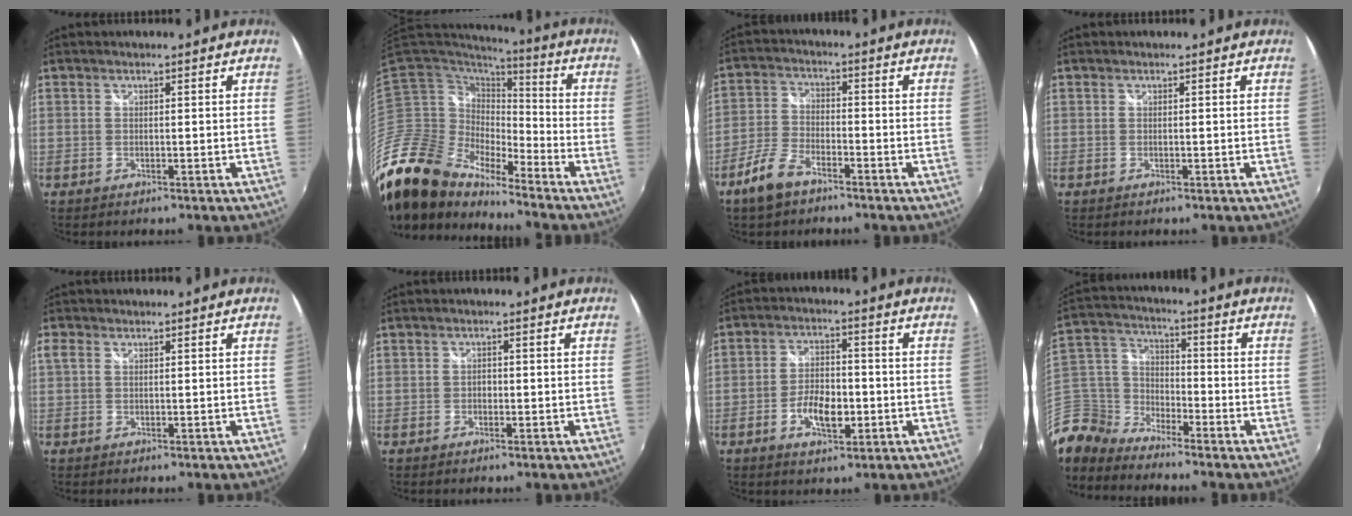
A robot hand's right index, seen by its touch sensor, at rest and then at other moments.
{"total": 20.3, "force": [-17.2, 7.5, 8.0], "torque": [-0.171, -0.023, -0.336]}
{"total": 7.3, "force": [-5.1, 3.2, 4.2], "torque": [-0.100, 0.003, -0.102]}
{"total": 0.0}
{"total": 1.9, "force": [0.7, 1.2, 1.3], "torque": [-0.029, 0.004, 0.013]}
{"total": 1.0, "force": [-0.4, 0.9, 0.4], "torque": [-0.006, 0.000, -0.008]}
{"total": 7.3, "force": [-2.3, 3.8, 5.8], "torque": [-0.115, 0.003, -0.037]}
{"total": 9.3, "force": [-8.0, 4.8, 0.4], "torque": [-0.044, 0.035, -0.190]}